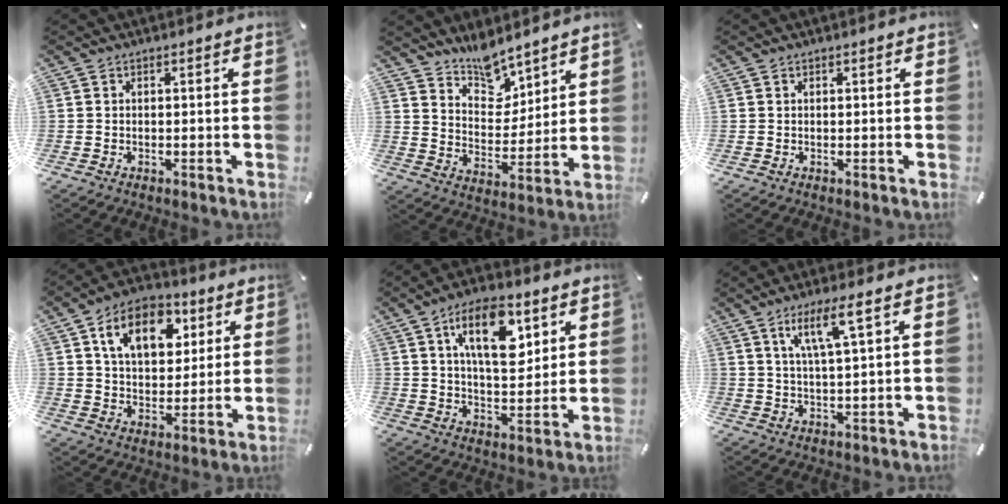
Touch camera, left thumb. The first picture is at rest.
{"total": 10.0, "force": [8.7, 4.8, 0.9], "torque": [-0.021, -0.075, 0.168]}
{"total": 0.0}
{"total": 13.5, "force": [5.9, 9.1, 8.0], "torque": [-0.125, -0.010, 0.103]}
{"total": 15.0, "force": [6.9, 7.7, 10.9], "torque": [-0.169, -0.011, 0.118]}
{"total": 8.3, "force": [4.0, 1.2, 7.2], "torque": [-0.143, 0.000, 0.065]}